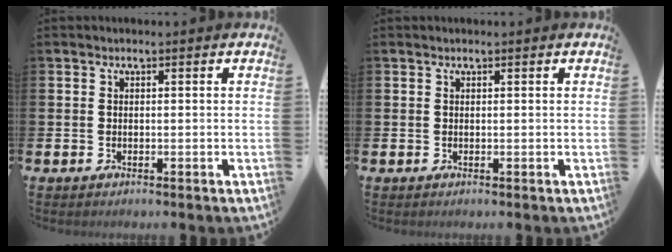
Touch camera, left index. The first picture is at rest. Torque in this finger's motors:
{"motor_torque": [-0.06, 0.06, -0.02, -0.01]}